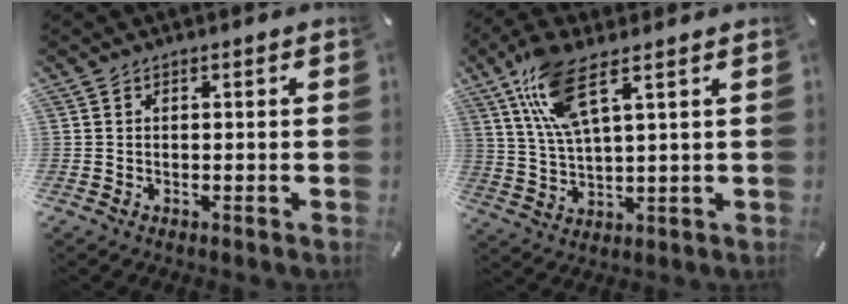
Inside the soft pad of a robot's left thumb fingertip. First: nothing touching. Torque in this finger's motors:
{"motor_torque": [0.81, 0.43, 1.61, -1.16, 0.54]}